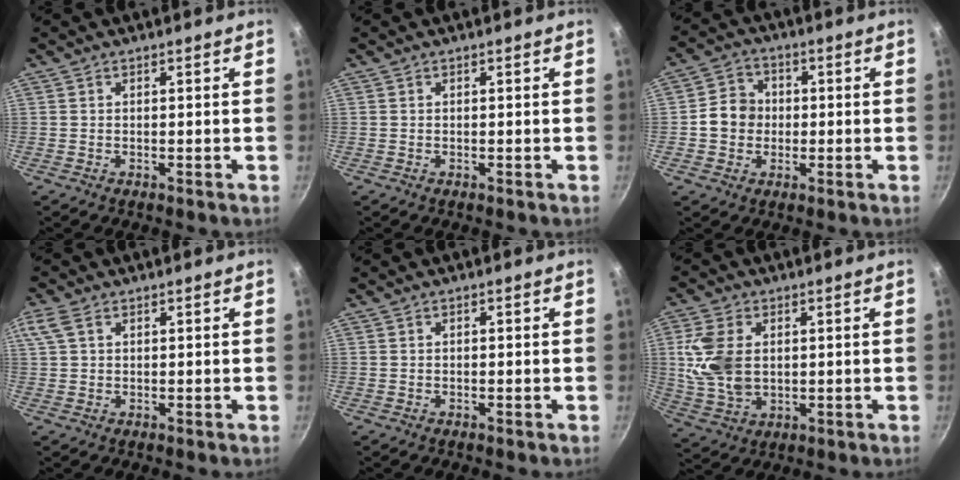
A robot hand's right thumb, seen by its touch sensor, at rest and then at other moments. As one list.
[{"total": 0.0}, {"total": 7.0, "force": [-0.3, 6.3, 3.0], "torque": [-0.021, 0.015, -0.019]}, {"total": 3.9, "force": [1.6, 2.4, 2.7], "torque": [-0.059, 0.012, 0.034]}, {"total": 0.0}, {"total": 10.9, "force": [1.5, 7.3, 8.0], "torque": [-0.152, -0.009, 0.035]}]